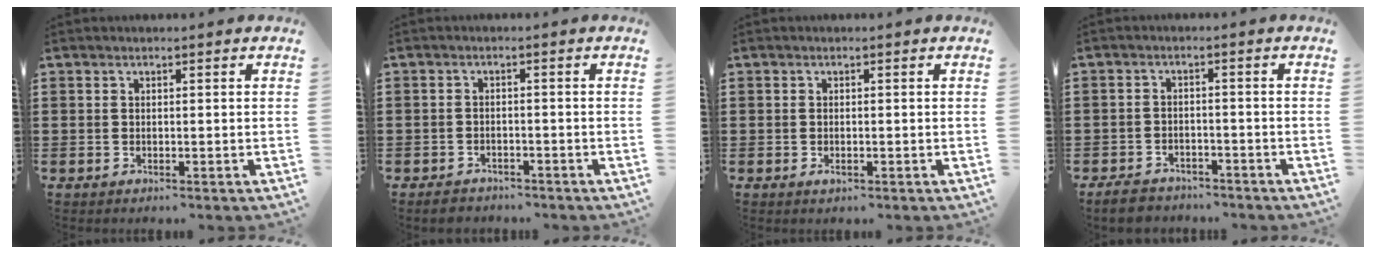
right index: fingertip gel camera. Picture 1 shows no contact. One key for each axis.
{"total": 1.6, "fx": -1.5, "fy": 0.5, "fz": 0.1, "tx": -0.006, "ty": 0.002, "tz": -0.033}
{"total": 0.6, "fx": -0.3, "fy": 0.3, "fz": 0.5, "tx": -0.009, "ty": -0.001, "tz": -0.005}
{"total": 3.1, "fx": -3.0, "fy": 0.9, "fz": 0.4, "tx": -0.017, "ty": 0.003, "tz": -0.063}